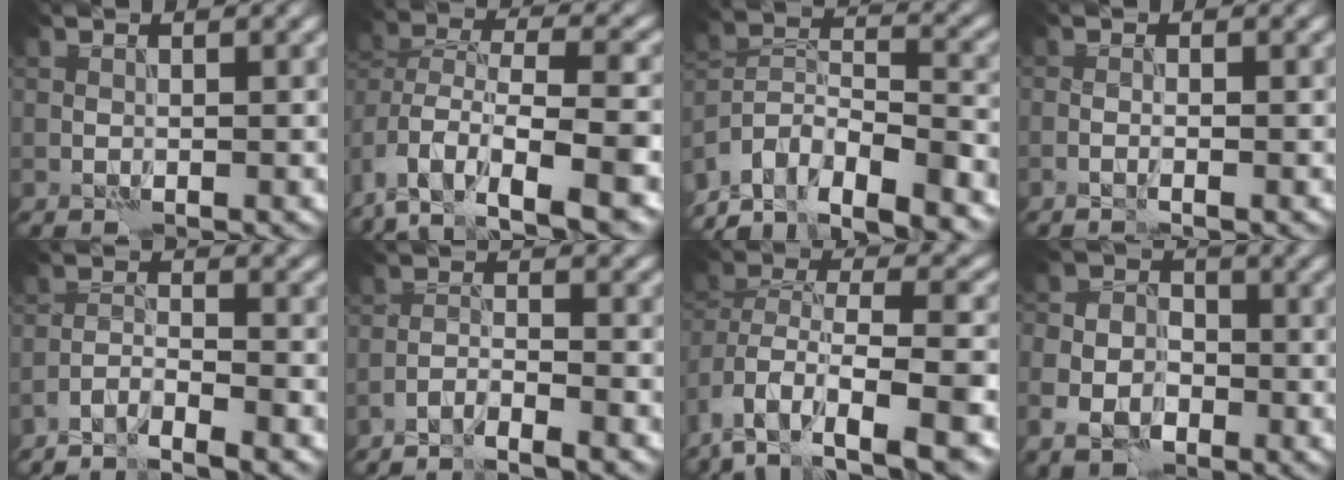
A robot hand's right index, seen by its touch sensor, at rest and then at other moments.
{"total": 10.3, "force": [-5.5, 5.4, 6.8], "torque": [-0.113, 0.011, -0.082]}
{"total": 11.1, "force": [-9.7, 3.4, 4.3], "torque": [-0.062, 0.012, -0.147]}
{"total": 0.7, "force": [-0.5, -0.2, 0.5], "torque": [-0.006, 0.001, -0.013]}
{"total": 3.4, "force": [-3.1, 0.2, 1.4], "torque": [-0.023, 0.002, -0.062]}
{"total": 2.8, "force": [-2.6, 0.0, 1.1], "torque": [-0.015, 0.003, -0.053]}
{"total": 10.3, "force": [-5.6, 5.2, 6.9], "torque": [-0.116, 0.011, -0.084]}
{"total": 6.0, "force": [-3.2, 4.3, 2.7], "torque": [-0.024, -0.013, -0.064]}